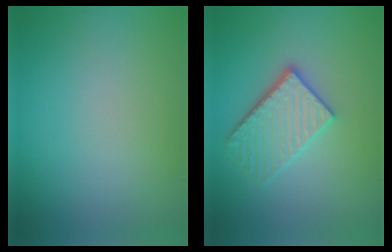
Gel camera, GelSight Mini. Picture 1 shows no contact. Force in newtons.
{"total": 3.9, "press": 3.4, "slide": 2.0}